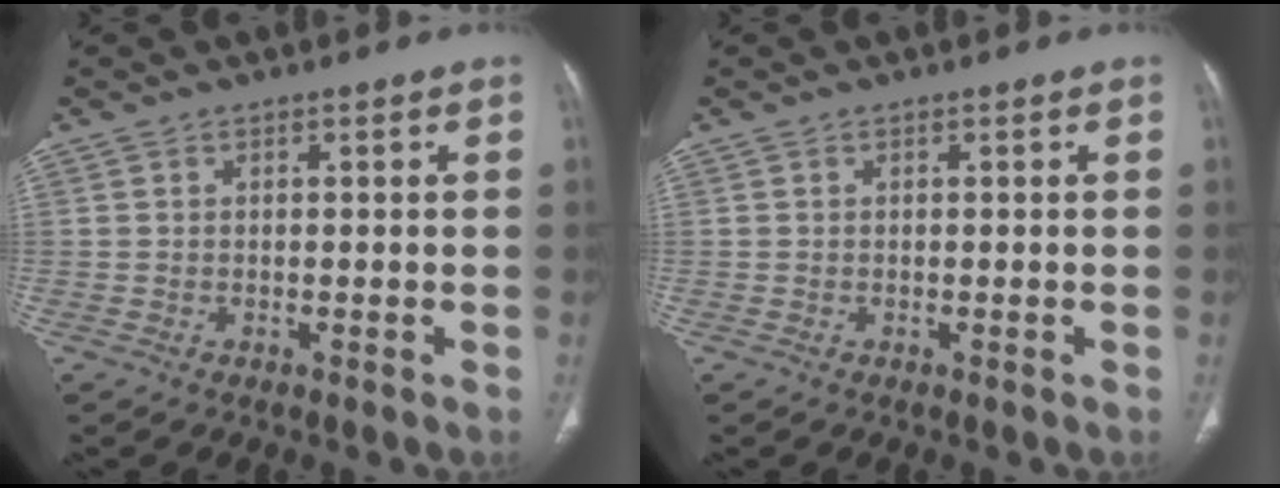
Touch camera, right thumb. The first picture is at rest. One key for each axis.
{"total": 0.0}